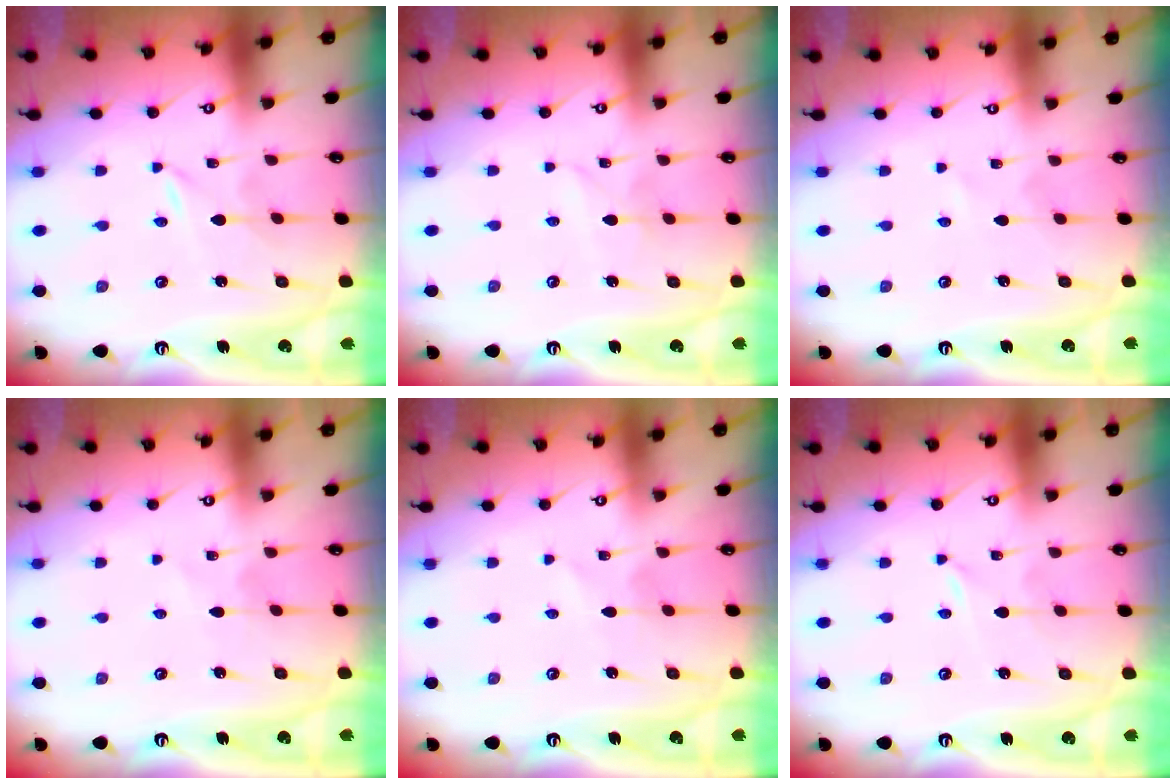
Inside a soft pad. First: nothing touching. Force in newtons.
{"total": 2.0, "press": 1.9, "slide": 0.2}
{"total": 0.0}
{"total": 2.4, "press": 2.4, "slide": 0.3}
{"total": 1.6, "press": 1.6, "slide": 0.1}
{"total": 0.0}